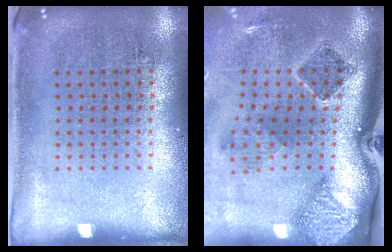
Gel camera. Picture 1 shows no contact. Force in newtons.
{"total": 2.5, "press": 1.7, "slide": 1.8}